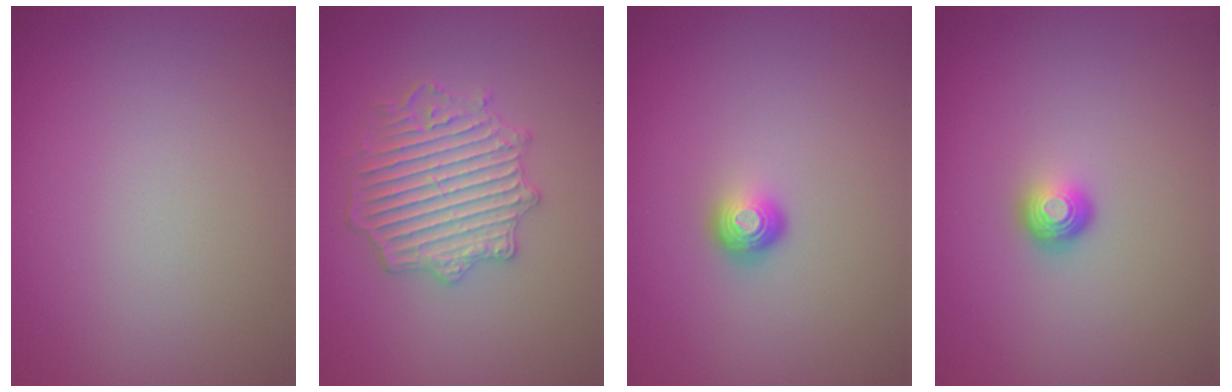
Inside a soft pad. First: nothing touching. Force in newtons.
{"total": 4.1, "press": 4.1, "slide": 0.6}
{"total": 1.8, "press": 1.2, "slide": 1.3}
{"total": 1.8, "press": 1.1, "slide": 1.5}